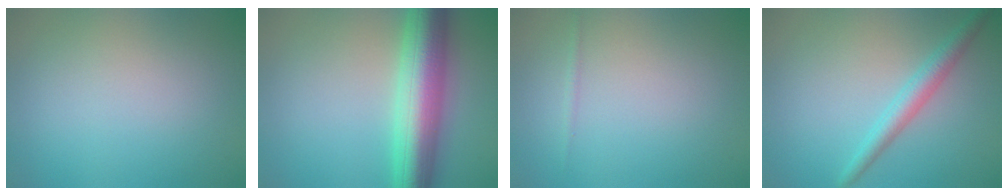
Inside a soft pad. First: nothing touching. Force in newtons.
{"total": 8.6, "press": 8.6, "slide": 0.3}
{"total": 0.5, "press": 0.5, "slide": 0.0}
{"total": 2.8, "press": 2.8, "slide": 0.0}